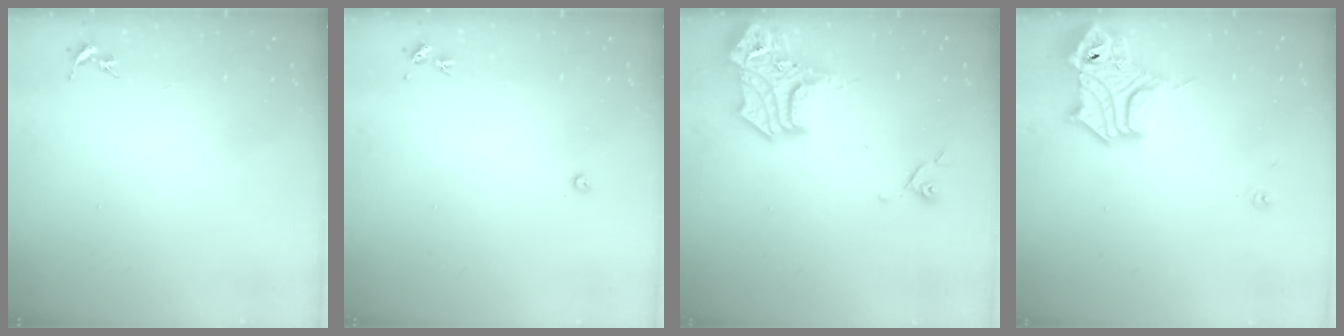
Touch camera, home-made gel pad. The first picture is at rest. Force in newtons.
{"total": 2.4, "press": 2.4, "slide": 0.3}
{"total": 17.6, "press": 17.4, "slide": 2.2}
{"total": 15.5, "press": 15.4, "slide": 1.8}